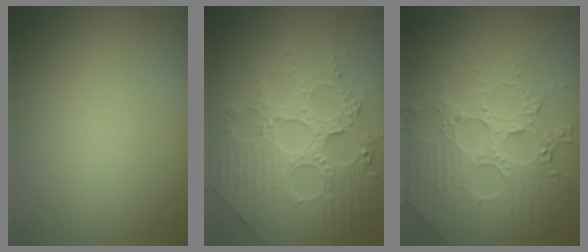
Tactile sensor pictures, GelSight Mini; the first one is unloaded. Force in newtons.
{"total": 8.1, "press": 6.0, "slide": 5.5}
{"total": 7.4, "press": 5.5, "slide": 4.9}